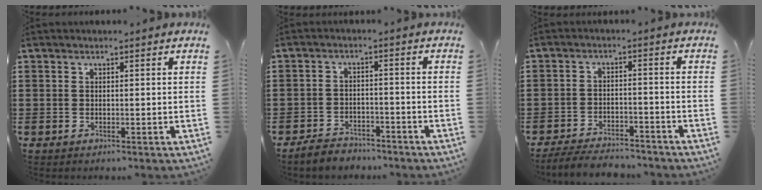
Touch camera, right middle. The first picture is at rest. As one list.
[{"total": 3.3, "force": [-3.3, 0.7, 0.1], "torque": [-0.007, 0.006, -0.069]}, {"total": 4.4, "force": [-4.3, 0.6, 0.8], "torque": [-0.021, 0.002, -0.089]}]